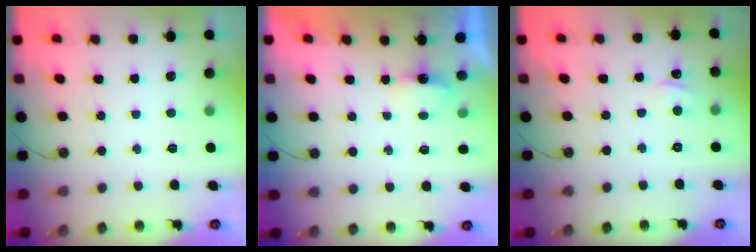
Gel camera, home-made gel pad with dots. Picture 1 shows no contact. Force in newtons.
{"total": 2.9, "press": 2.8, "slide": 0.6}
{"total": 2.4, "press": 2.4, "slide": 0.4}